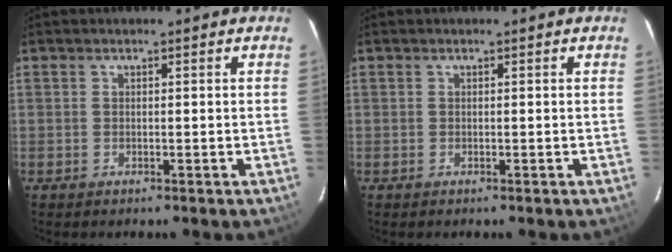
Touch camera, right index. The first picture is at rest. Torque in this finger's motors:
{"motor_torque": [0.00, 0.00, 0.00, 0.00]}